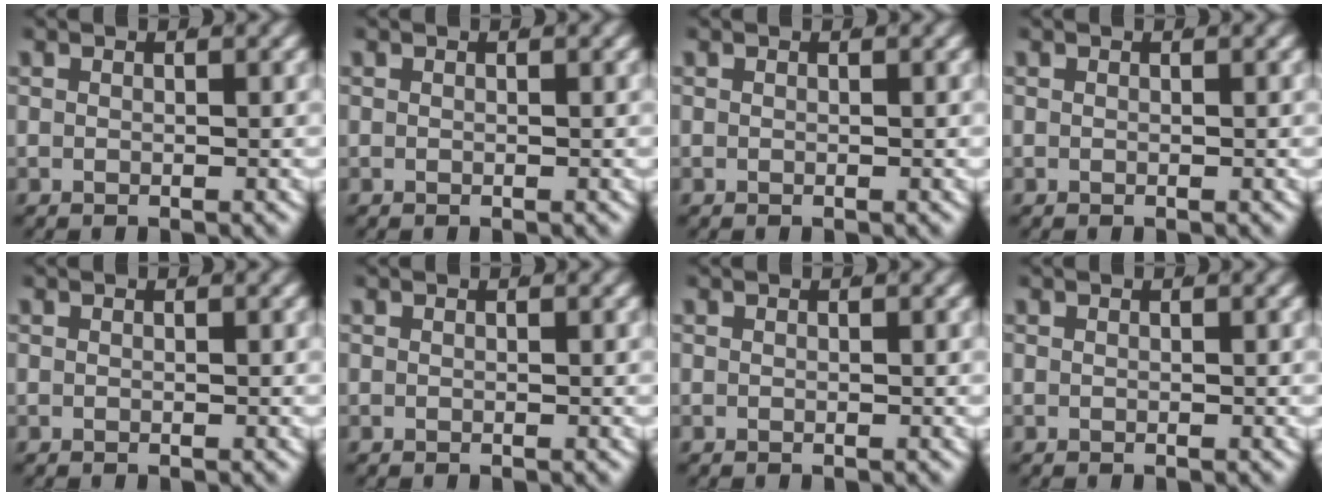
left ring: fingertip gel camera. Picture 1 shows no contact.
{"total": 0.0}
{"total": 0.0}
{"total": 0.0}
{"total": 0.0}
{"total": 0.0}
{"total": 0.0}
{"total": 0.0}